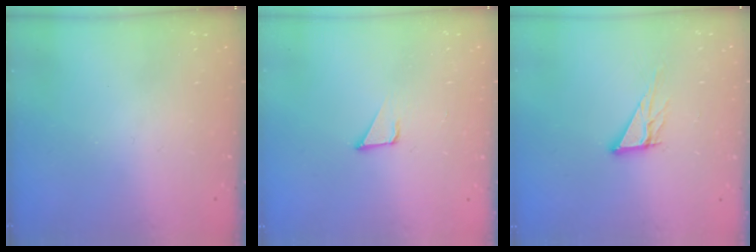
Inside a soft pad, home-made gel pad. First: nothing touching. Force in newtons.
{"total": 2.1, "press": 2.1, "slide": 0.1}
{"total": 8.0, "press": 8.0, "slide": 0.7}